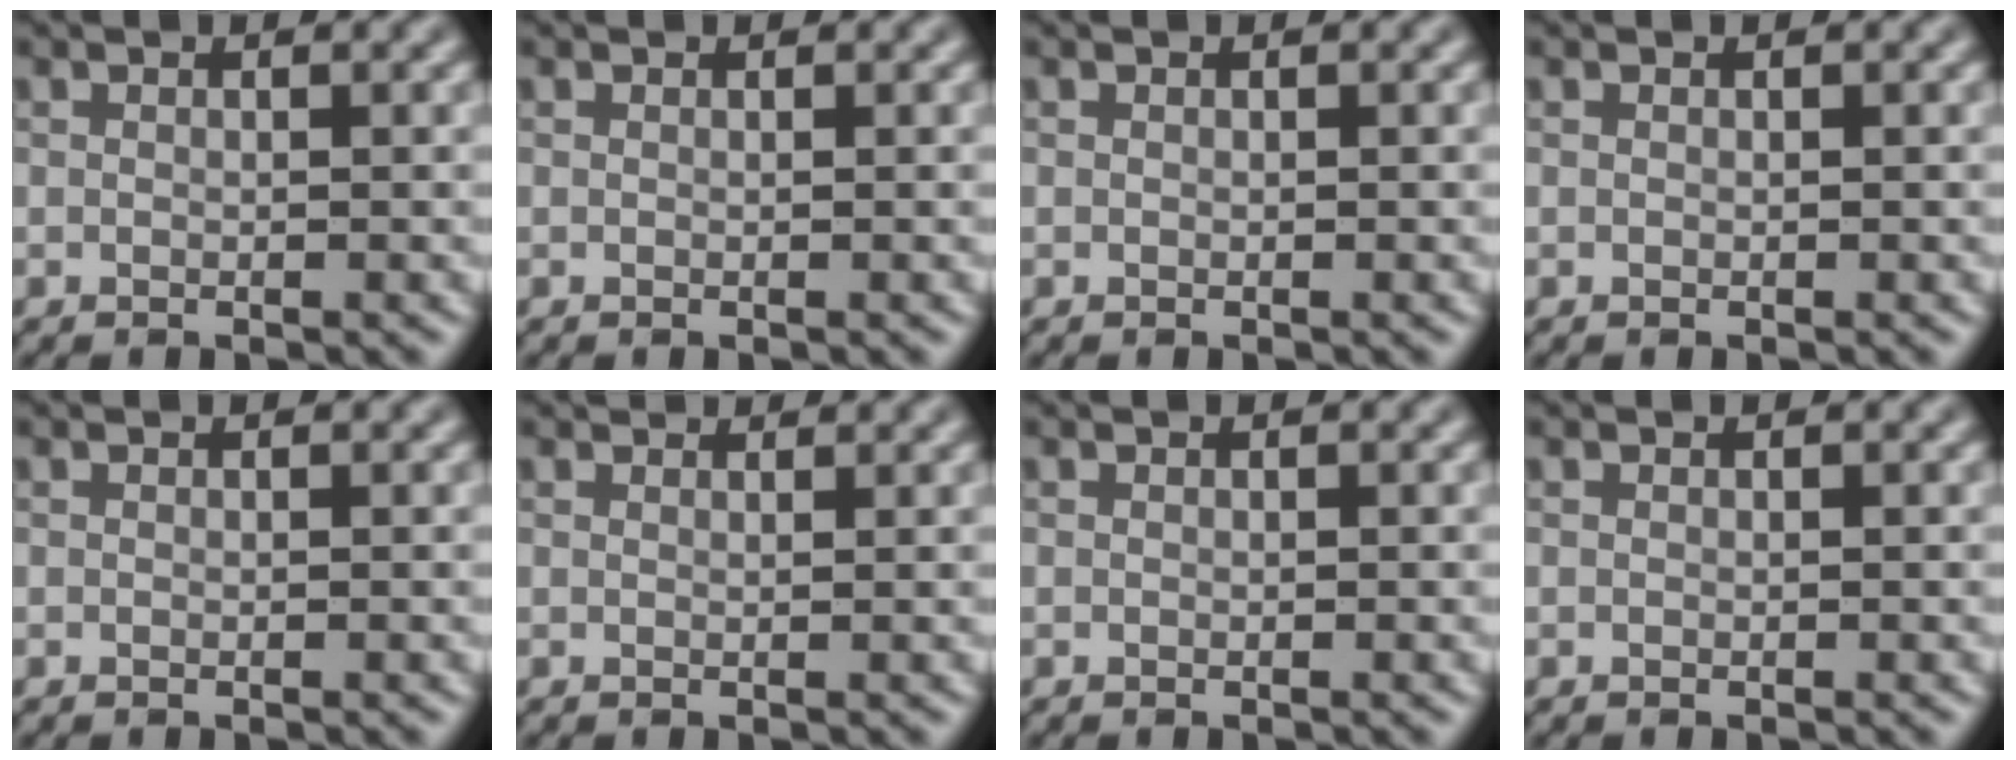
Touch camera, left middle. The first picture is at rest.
{"total": 0.0}
{"total": 0.0}
{"total": 0.0}
{"total": 0.0}
{"total": 1.4, "force": [1.4, 0.3, 0.3], "torque": [-0.012, 0.002, 0.014]}
{"total": 0.0}
{"total": 0.0}